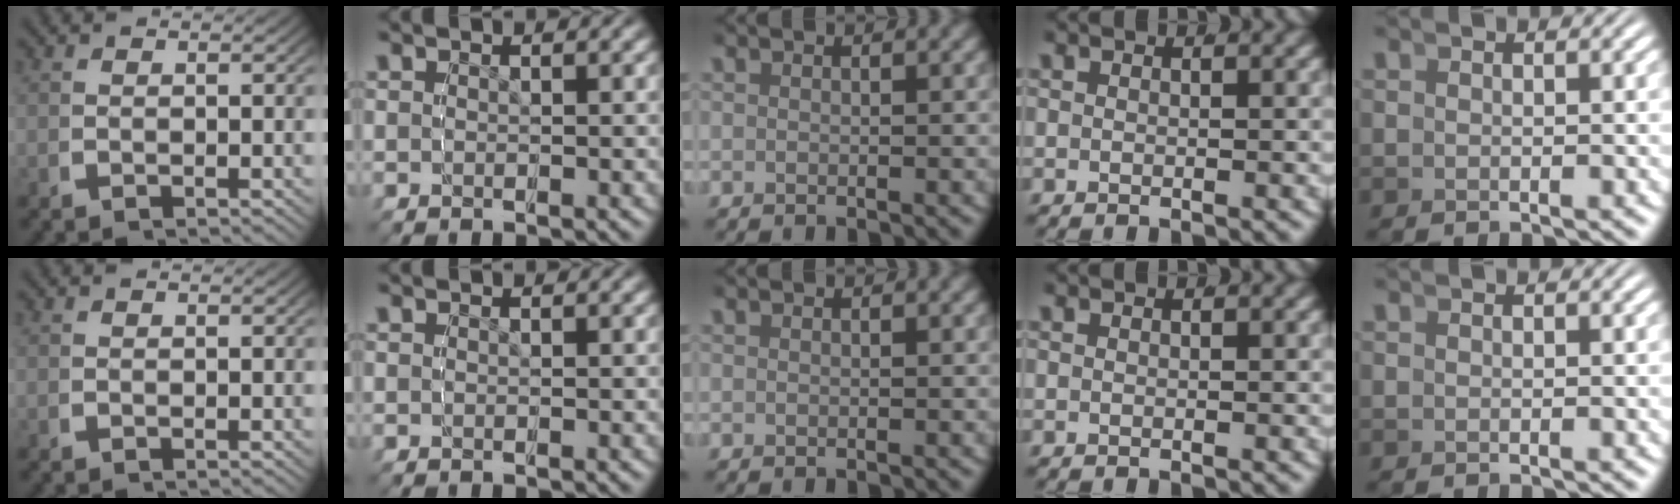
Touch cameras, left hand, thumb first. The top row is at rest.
{}